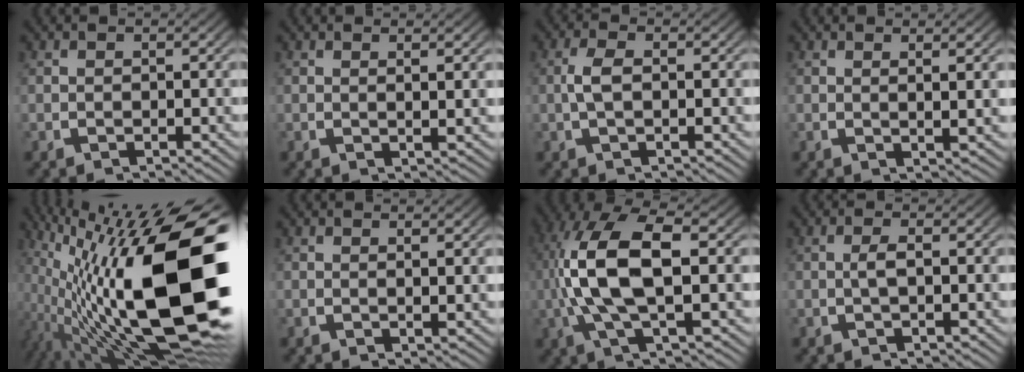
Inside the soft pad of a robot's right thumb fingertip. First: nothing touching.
{"total": 1.3, "force": [0.7, -0.2, 1.0], "torque": [-0.016, -0.005, 0.017]}
{"total": 2.2, "force": [0.1, 0.9, 1.9], "torque": [-0.050, 0.000, 0.003]}
{"total": 1.6, "force": [0.9, -0.2, 1.3], "torque": [-0.023, -0.005, 0.019]}
{"total": 24.6, "force": [-3.1, 12.2, 21.1], "torque": [-0.335, -0.061, -0.005]}
{"total": 1.0, "force": [0.6, -0.1, 0.8], "torque": [-0.012, -0.003, 0.013]}
{"total": 10.8, "force": [0.3, 4.9, 9.7], "torque": [-0.225, -0.023, 0.019]}
{"total": 1.5, "force": [0.0, 0.3, 1.4], "torque": [-0.031, 0.000, 0.003]}